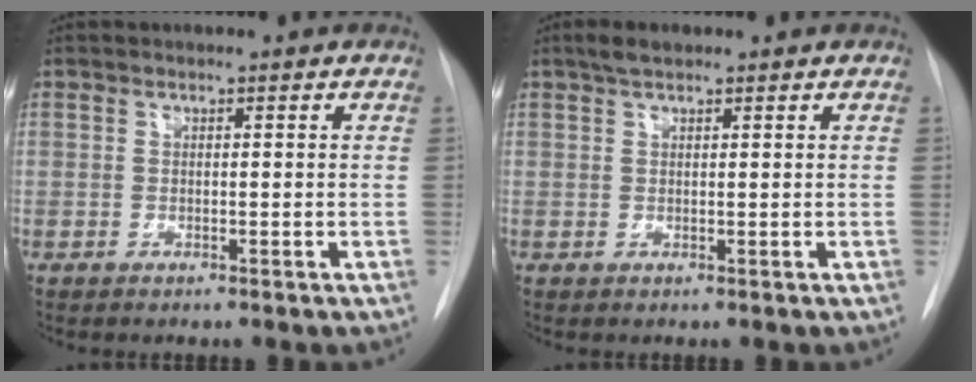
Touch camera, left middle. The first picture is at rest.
{"total": 2.1, "force": [1.6, 0.7, 1.2], "torque": [-0.027, 0.010, 0.028]}